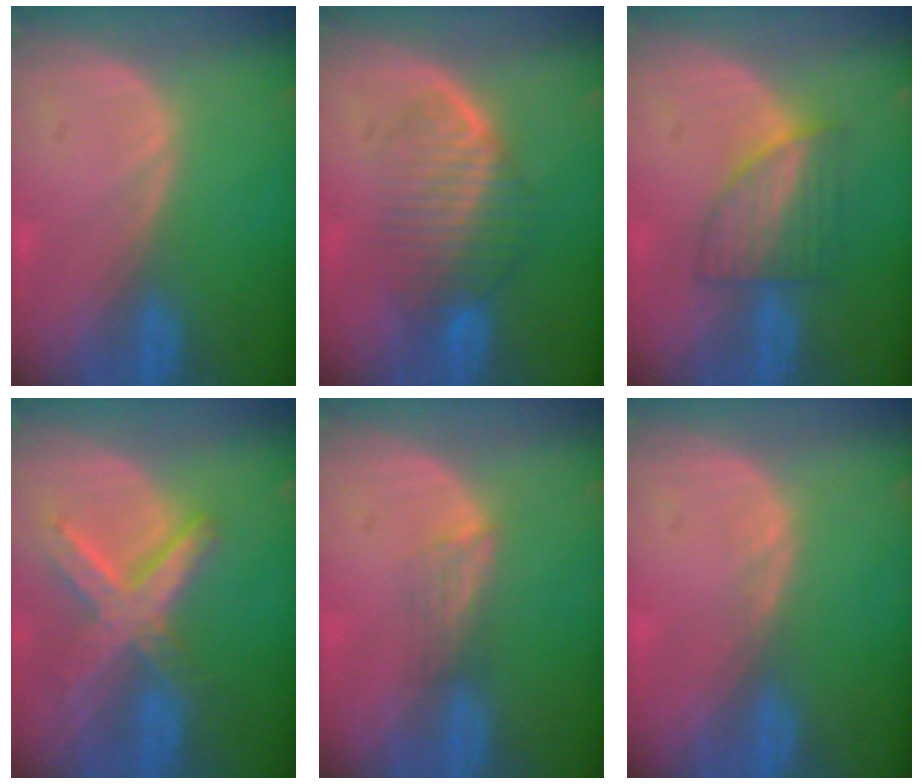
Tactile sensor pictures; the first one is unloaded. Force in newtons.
{"total": 6.7, "press": 6.4, "slide": 2.0}
{"total": 5.8, "press": 5.7, "slide": 0.8}
{"total": 8.4, "press": 7.2, "slide": 4.4}
{"total": 2.4, "press": 1.9, "slide": 1.5}
{"total": 0.8, "press": 0.6, "slide": 0.5}